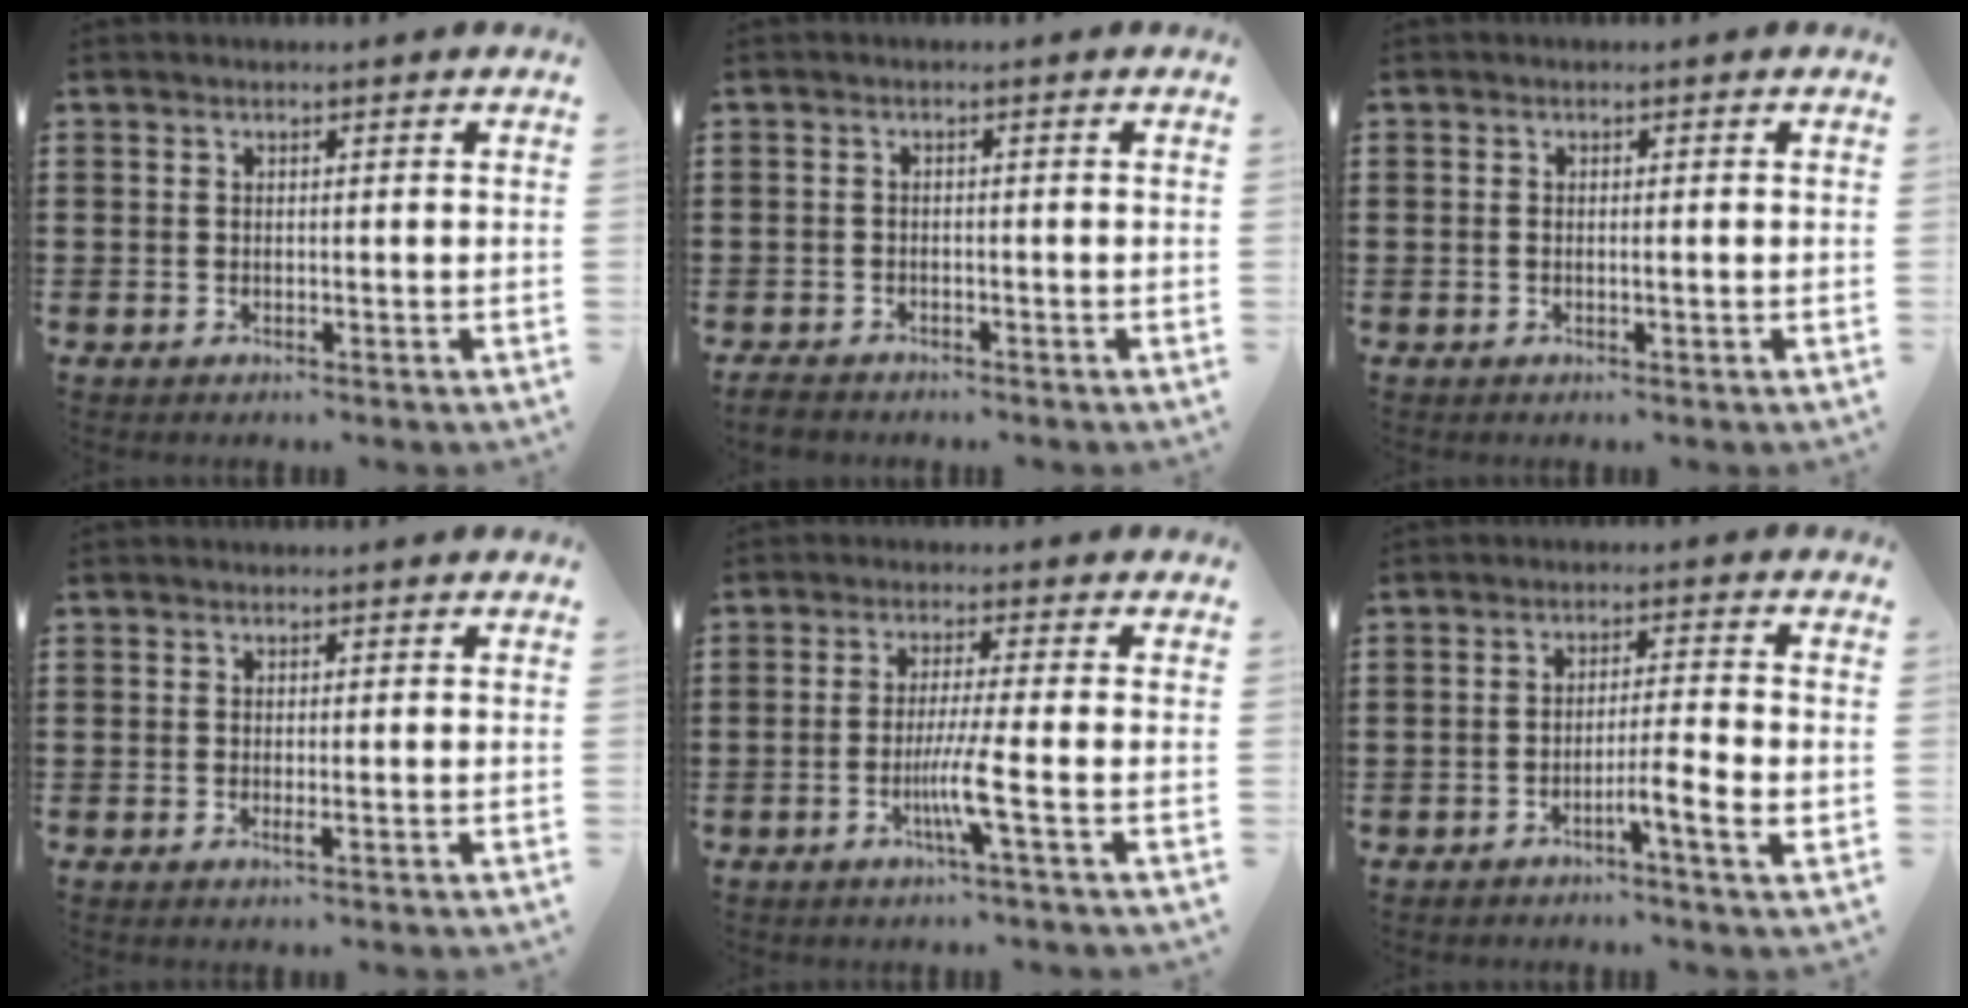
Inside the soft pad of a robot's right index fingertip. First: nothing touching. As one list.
[{"total": 1.5, "force": [-1.4, 0.3, 0.3], "torque": [-0.017, -0.005, -0.031]}, {"total": 0.8, "force": [-0.2, 0.1, 0.8], "torque": [-0.014, -0.004, -0.003]}, {"total": 0.8, "force": [-0.2, 0.0, 0.8], "torque": [-0.014, -0.005, -0.002]}, {"total": 5.5, "force": [-1.8, -0.7, 5.1], "torque": [-0.101, -0.020, -0.039]}, {"total": 5.9, "force": [-2.4, 0.1, 5.4], "torque": [-0.085, -0.007, -0.039]}]